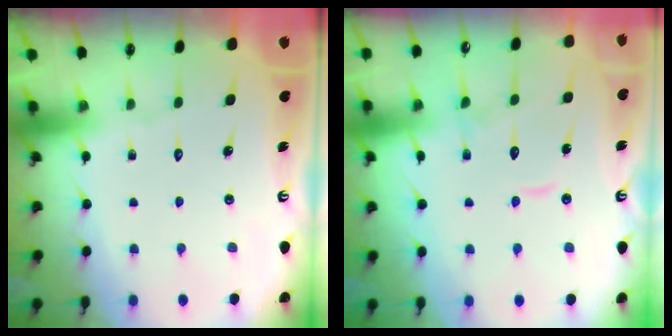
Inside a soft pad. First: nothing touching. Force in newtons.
{"total": 11.2, "press": 11.2, "slide": 0.9}